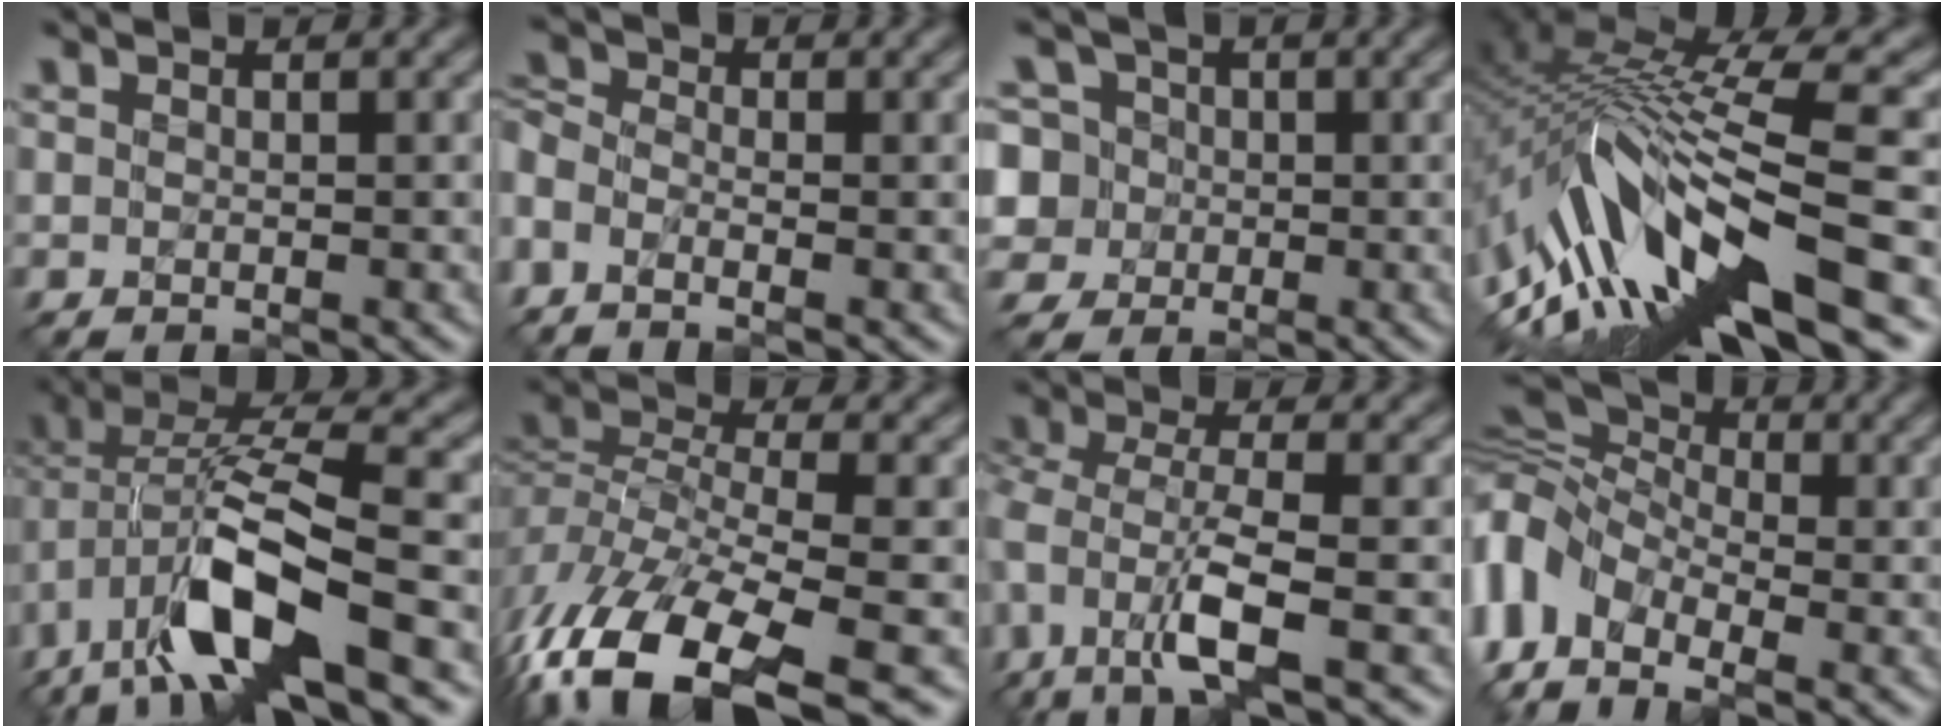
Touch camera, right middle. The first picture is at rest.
{"total": 2.4, "force": [-1.8, 0.9, 1.3], "torque": [-0.067, -0.005, -0.042]}
{"total": 5.5, "force": [0.8, 5.4, 0.7], "torque": [-0.037, 0.043, -0.020]}
{"total": 11.5, "force": [-4.4, 3.7, 10.0], "torque": [-0.223, 0.023, -0.063]}
{"total": 9.9, "force": [-3.8, 4.3, 8.1], "torque": [-0.187, 0.010, -0.069]}
{"total": 11.6, "force": [-7.3, 4.4, 7.8], "torque": [-0.207, -0.004, -0.118]}
{"total": 4.2, "force": [-1.7, 1.4, 3.6], "torque": [-0.109, -0.001, -0.034]}
{"total": 8.2, "force": [-1.8, 5.8, 5.6], "torque": [-0.165, 0.015, -0.041]}